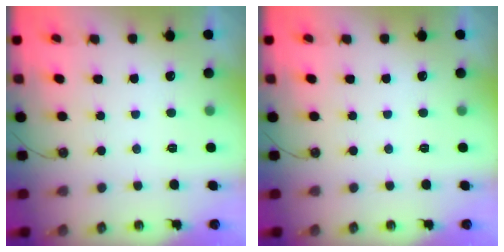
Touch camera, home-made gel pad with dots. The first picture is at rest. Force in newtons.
{"total": 0.0}